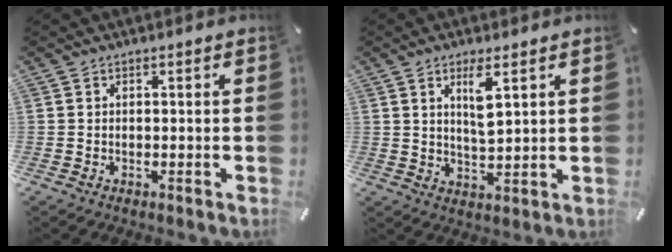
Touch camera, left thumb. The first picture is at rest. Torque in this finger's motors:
{"motor_torque": [0.16, 0.03, 0.04, -0.06, -0.06]}